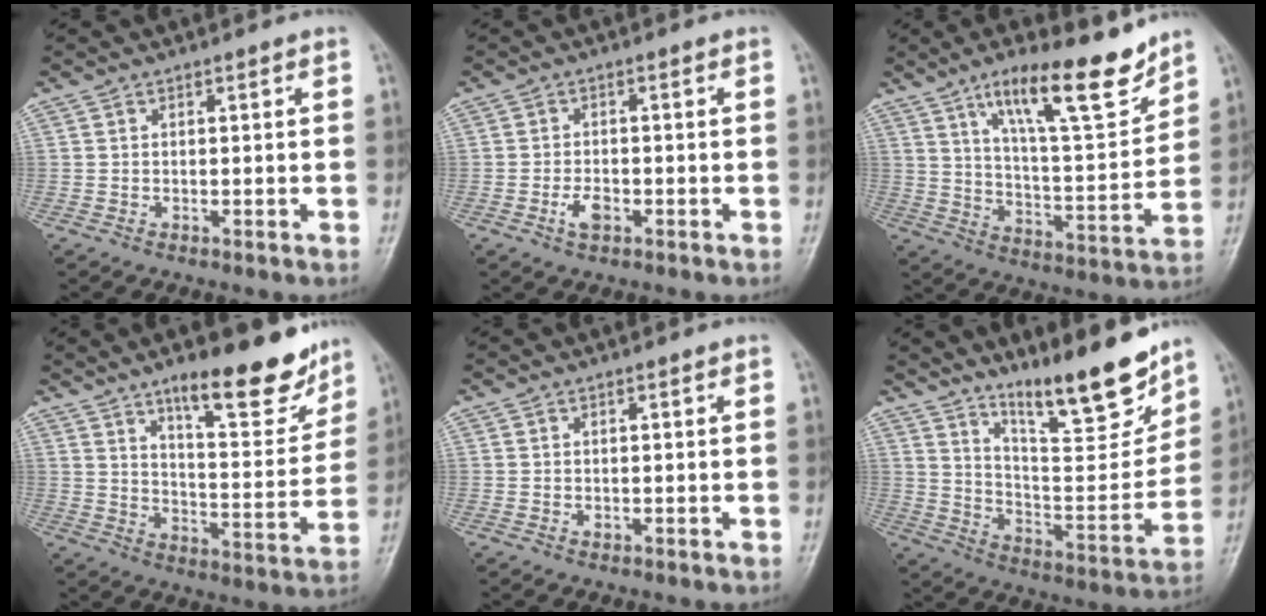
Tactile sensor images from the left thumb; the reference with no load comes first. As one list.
[{"total": 3.2, "force": [-1.5, 1.8, 2.3], "torque": [-0.040, 0.005, -0.027]}, {"total": 17.7, "force": [11.8, 4.5, 12.4], "torque": [-0.166, -0.069, 0.200]}, {"total": 17.1, "force": [11.8, 5.3, 11.2], "torque": [-0.112, -0.078, 0.182]}, {"total": 0.7, "force": [0.0, 0.6, 0.5], "torque": [-0.001, 0.000, 0.000]}, {"total": 18.5, "force": [13.9, 3.9, 11.6], "torque": [-0.137, -0.094, 0.236]}]